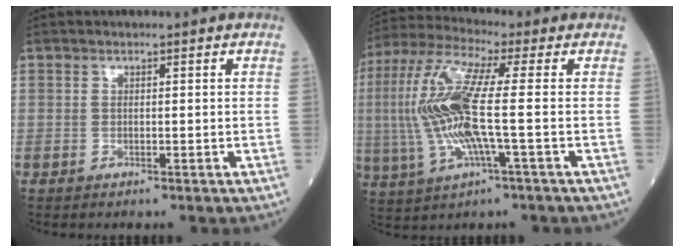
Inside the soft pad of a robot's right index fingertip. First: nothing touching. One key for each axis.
{"total": 14.4, "fx": -0.5, "fy": 1.7, "fz": 14.2, "tx": -0.320, "ty": 0.011, "tz": -0.016}